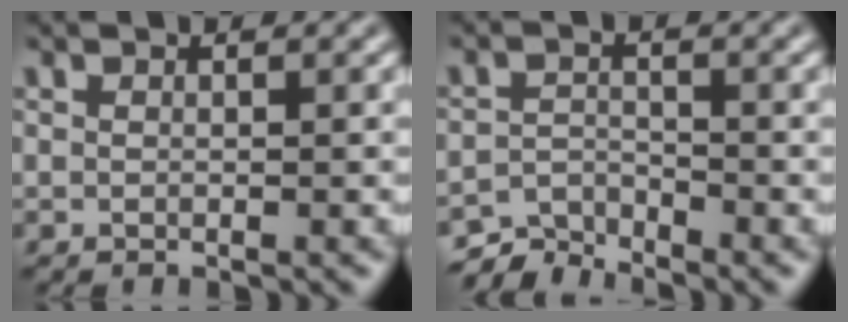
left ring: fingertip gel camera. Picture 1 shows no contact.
{"total": 3.0, "force": [-2.9, 0.5, 0.2], "torque": [0.000, 0.001, -0.062]}